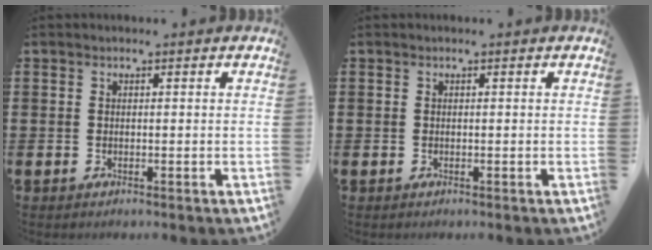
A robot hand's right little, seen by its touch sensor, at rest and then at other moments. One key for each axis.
{"total": 0.0}